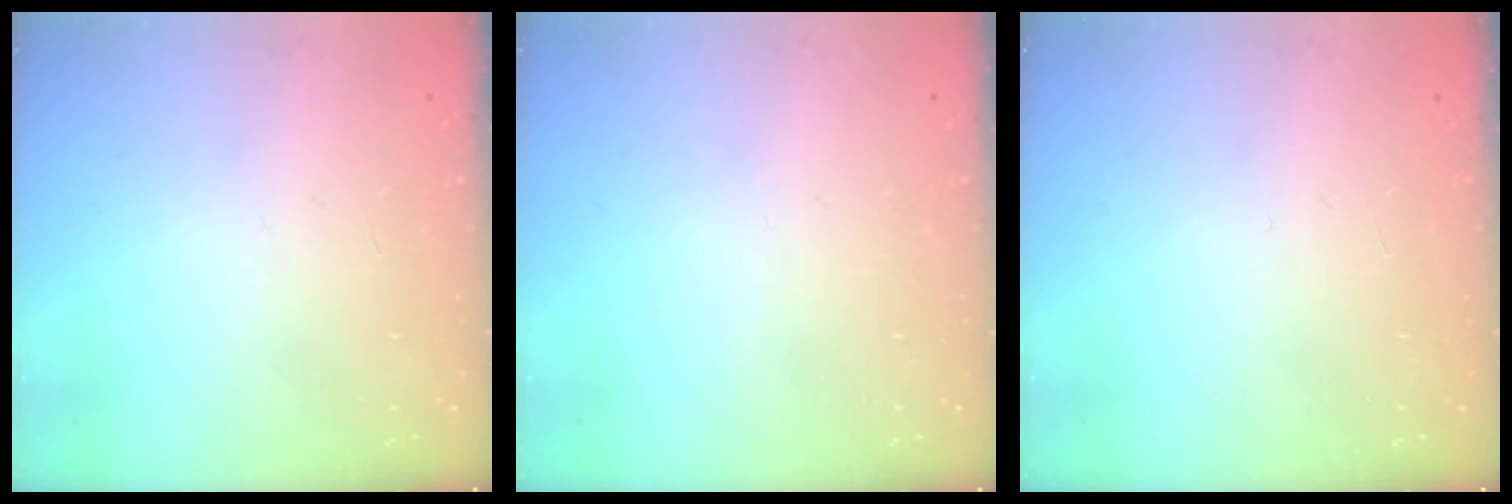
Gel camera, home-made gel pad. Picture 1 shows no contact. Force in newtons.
{"total": 0.0}
{"total": 0.0}